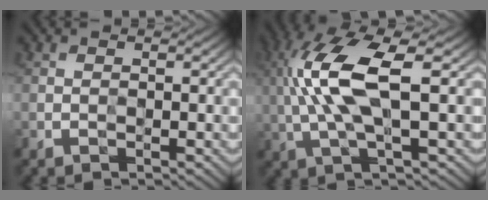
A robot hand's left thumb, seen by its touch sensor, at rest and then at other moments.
{"total": 9.5, "force": [2.0, 2.7, 8.9], "torque": [-0.205, 0.007, 0.042]}